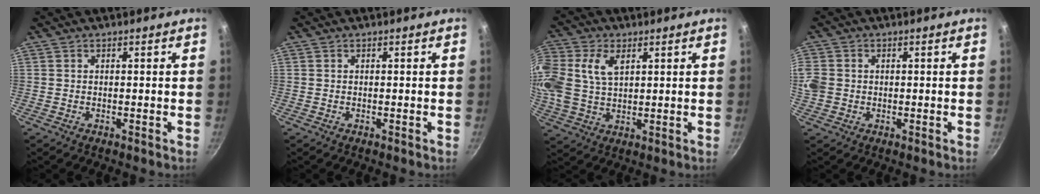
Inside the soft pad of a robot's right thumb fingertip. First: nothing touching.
{"total": 0.0}
{"total": 14.3, "force": [4.3, 9.9, 9.4], "torque": [-0.221, 0.016, 0.081]}
{"total": 5.6, "force": [0.0, 4.9, 2.7], "torque": [-0.057, 0.004, -0.005]}